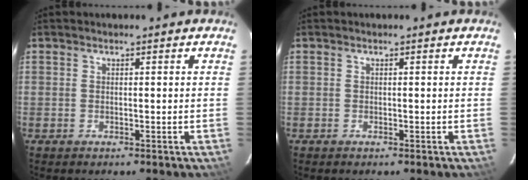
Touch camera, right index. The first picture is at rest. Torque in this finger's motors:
{"motor_torque": [0.03, -0.04, 0.01, 0.00]}